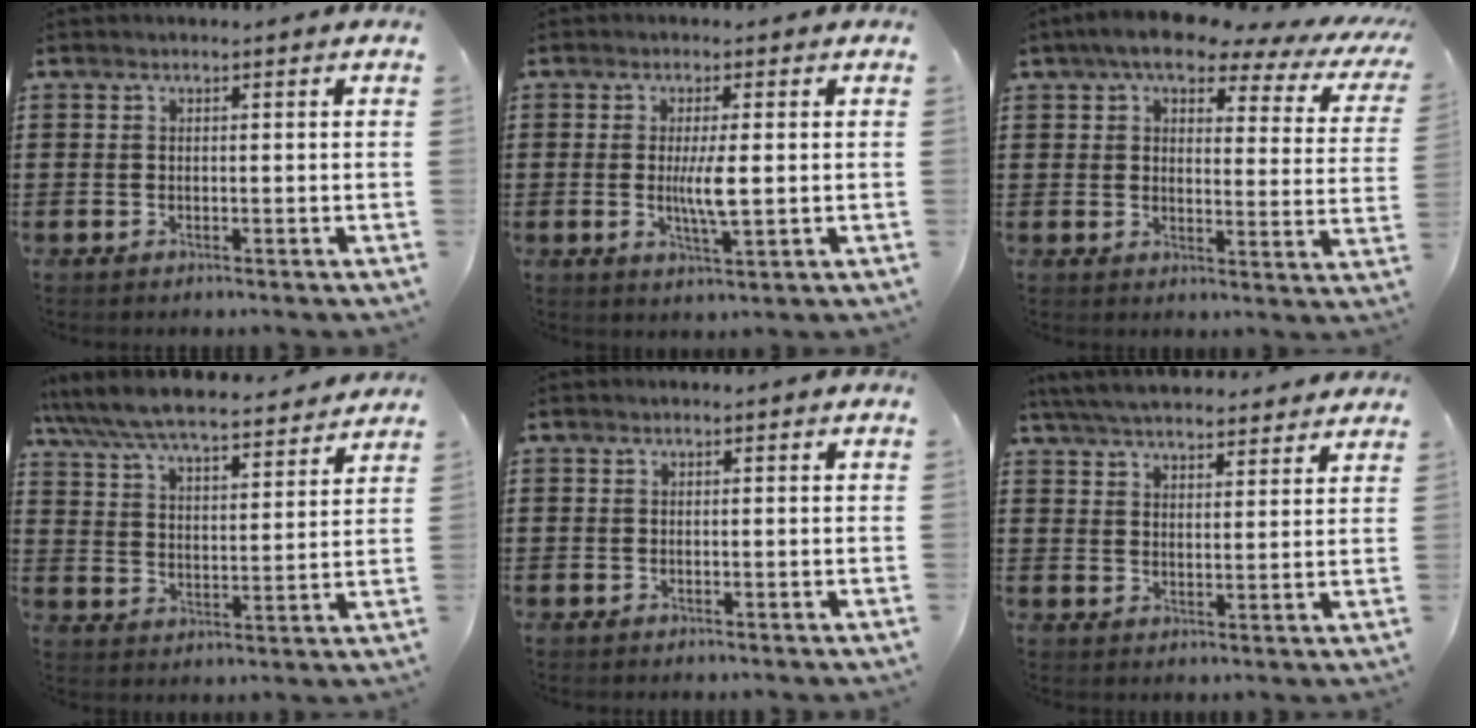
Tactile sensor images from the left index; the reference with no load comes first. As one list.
[{"total": 4.7, "force": [0.0, 0.7, 4.7], "torque": [-0.091, -0.005, -0.004]}, {"total": 7.1, "force": [5.4, 1.7, 4.2], "torque": [-0.090, -0.026, 0.088]}, {"total": 6.9, "force": [6.7, 0.5, 1.9], "torque": [-0.067, -0.044, 0.114]}, {"total": 0.0}, {"total": 5.6, "force": [5.4, 0.7, 1.4], "torque": [-0.045, -0.017, 0.099]}]